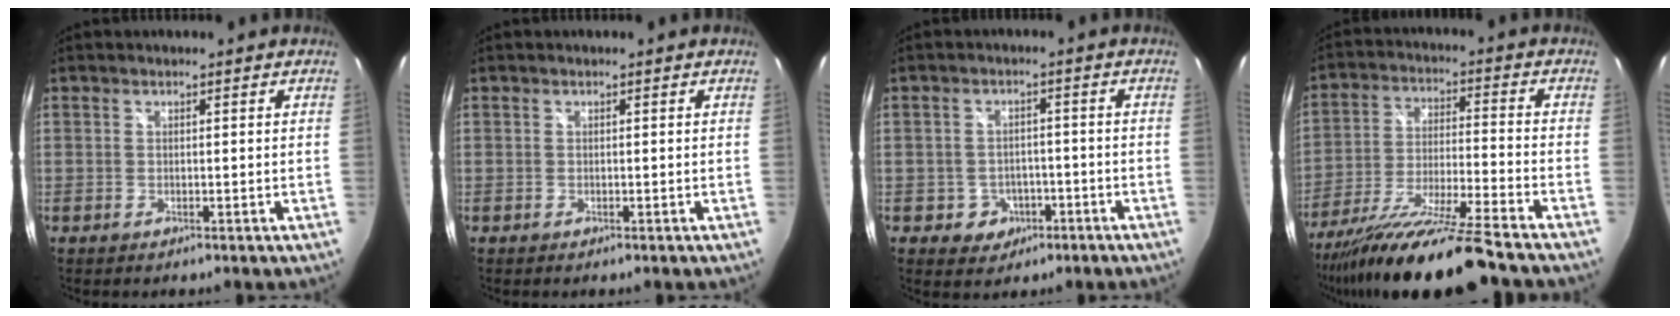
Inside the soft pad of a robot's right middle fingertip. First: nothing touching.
{"total": 0.0}
{"total": 5.1, "force": [-2.1, 4.5, 1.1], "torque": [-0.036, 0.011, -0.018]}
{"total": 18.9, "force": [-15.8, -1.1, 10.3], "torque": [-0.203, -0.049, -0.273]}